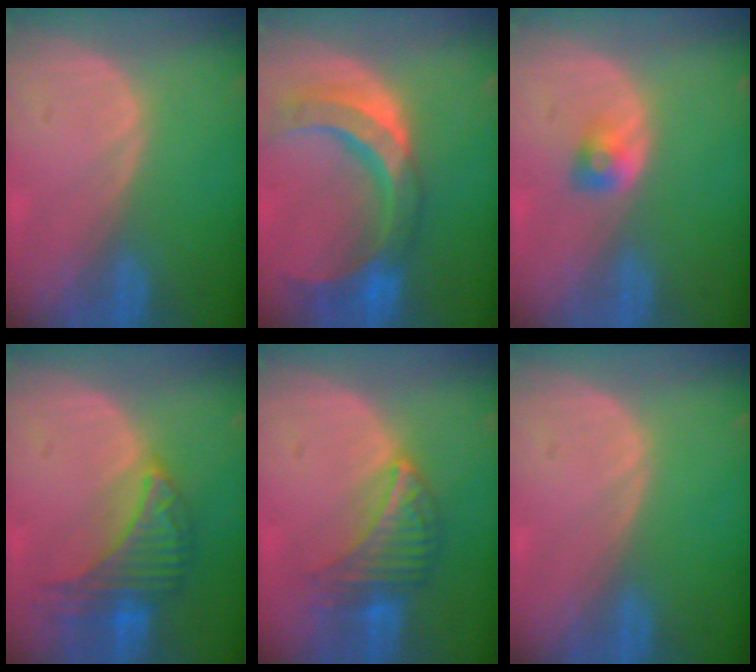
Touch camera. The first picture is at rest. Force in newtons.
{"total": 11.4, "press": 9.6, "slide": 6.1}
{"total": 2.3, "press": 2.2, "slide": 0.7}
{"total": 7.7, "press": 7.7, "slide": 0.3}
{"total": 6.7, "press": 6.6, "slide": 1.2}
{"total": 0.0}